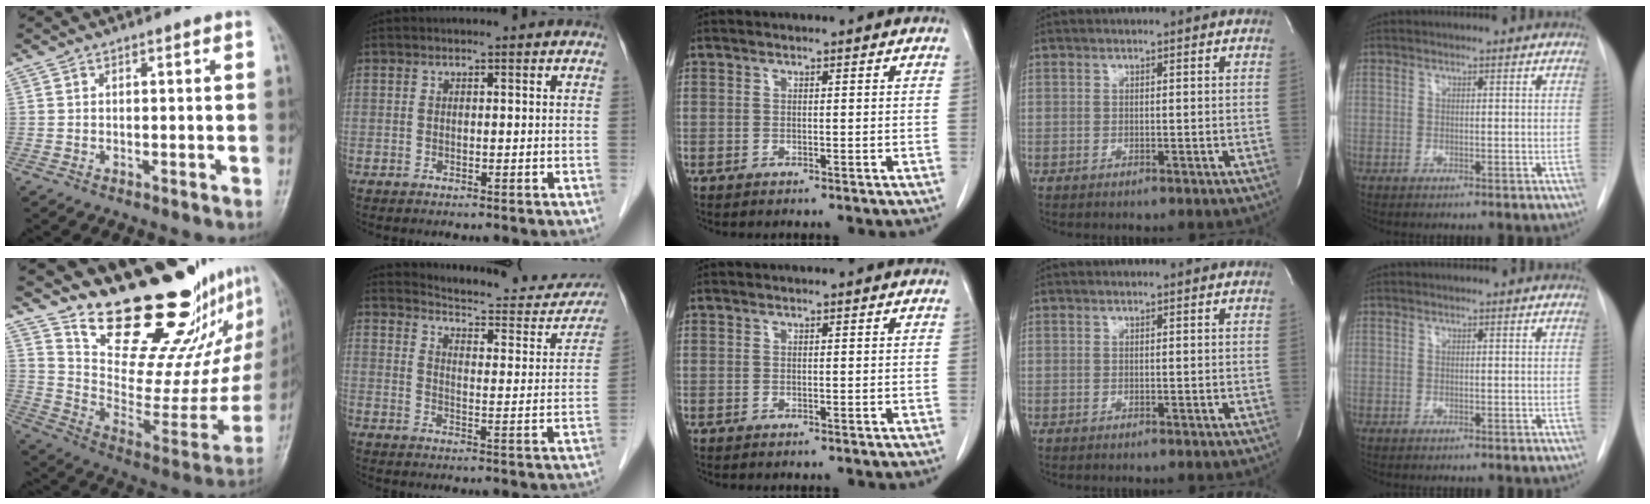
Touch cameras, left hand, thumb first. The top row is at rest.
{"thumb": {"total": 24.4, "force": [19.6, 7.5, 12.4], "torque": [-0.138, -0.151, 0.303]}, "index": {"total": 19.2, "force": [18.3, 3.9, 4.3], "torque": [-0.040, -0.055, 0.214]}}